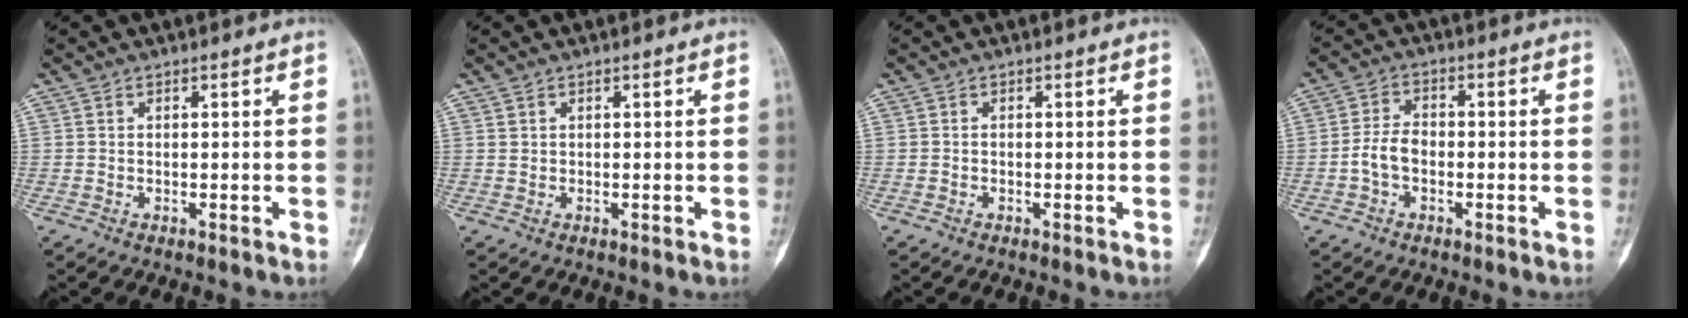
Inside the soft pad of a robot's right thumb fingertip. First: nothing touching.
{"total": 0.7, "force": [0.4, 0.6, 0.2], "torque": [0.003, -0.001, 0.009]}
{"total": 0.0}
{"total": 4.8, "force": [-1.4, 3.1, 3.3], "torque": [-0.063, 0.019, -0.032]}